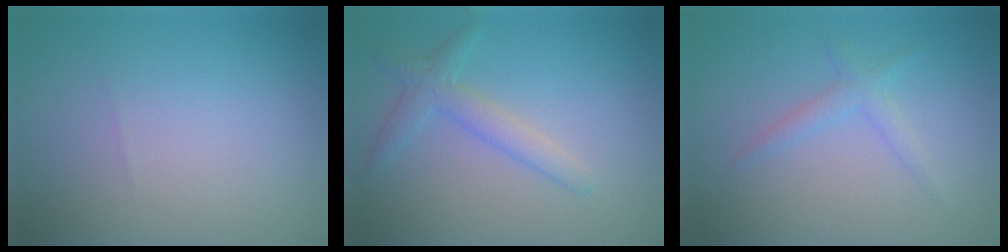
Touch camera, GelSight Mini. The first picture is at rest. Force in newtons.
{"total": 2.6, "press": 2.6, "slide": 0.1}
{"total": 1.6, "press": 1.6, "slide": 0.1}